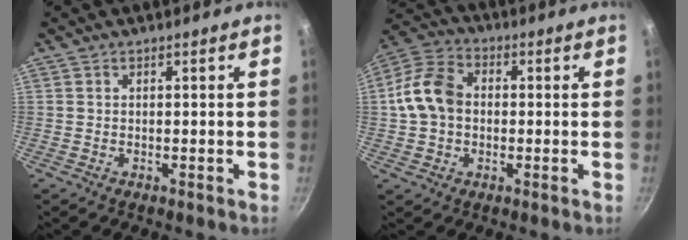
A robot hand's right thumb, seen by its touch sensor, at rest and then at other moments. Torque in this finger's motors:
{"motor_torque": [-0.64, 0.89, -0.17, 0.14, 0.09]}